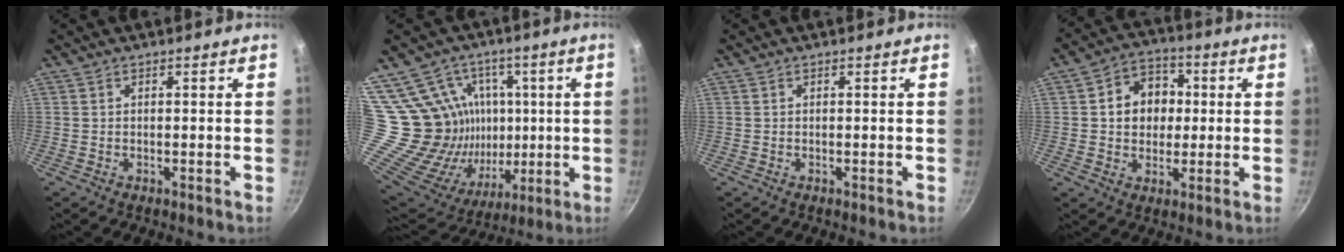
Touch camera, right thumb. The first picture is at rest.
{"total": 20.9, "force": [6.1, 17.7, 9.3], "torque": [-0.139, -0.024, 0.121]}
{"total": 0.0}
{"total": 10.4, "force": [1.3, 8.6, 5.7], "torque": [-0.048, 0.011, 0.012]}